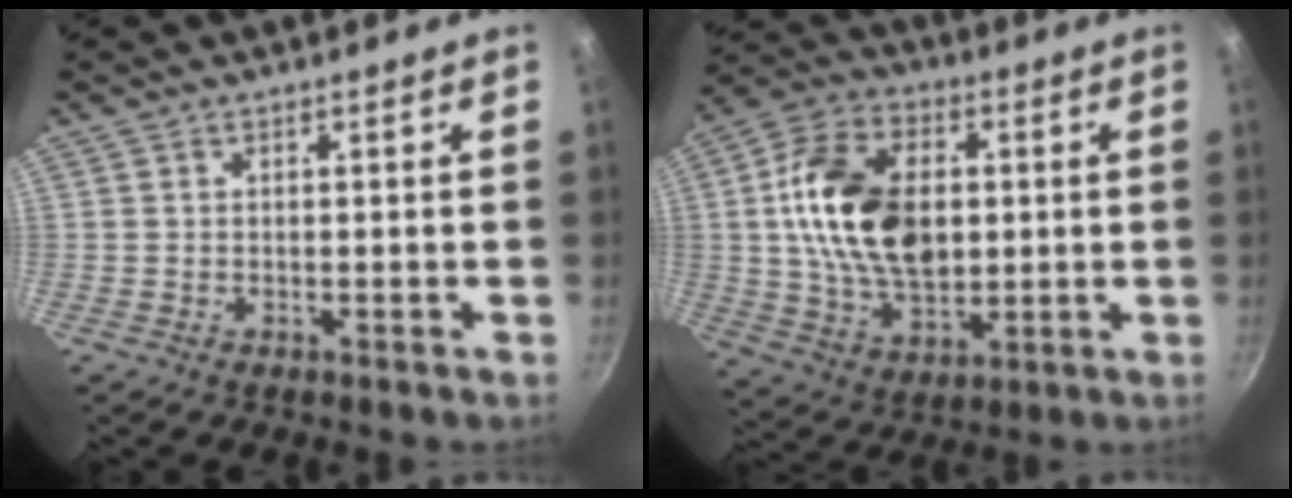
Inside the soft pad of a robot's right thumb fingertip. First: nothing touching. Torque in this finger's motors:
{"motor_torque": [2.06, 2.24, 2.05, -0.29, 0.22]}